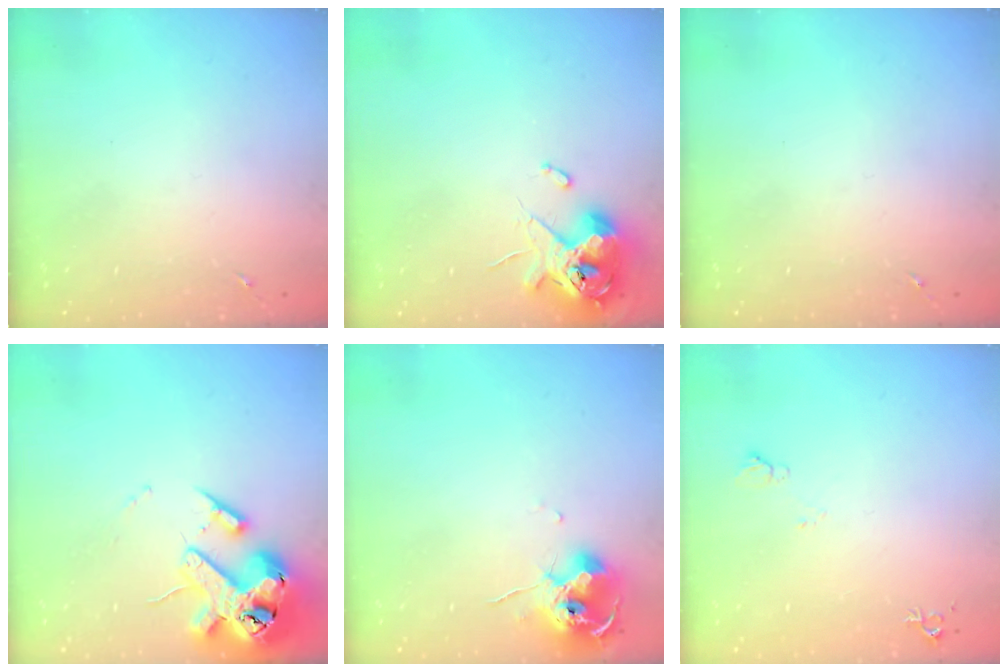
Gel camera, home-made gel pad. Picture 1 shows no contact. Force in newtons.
{"total": 12.2, "press": 12.0, "slide": 2.0}
{"total": 0.0}
{"total": 18.6, "press": 18.4, "slide": 2.8}
{"total": 10.4, "press": 10.3, "slide": 1.2}
{"total": 5.2, "press": 5.1, "slide": 1.1}